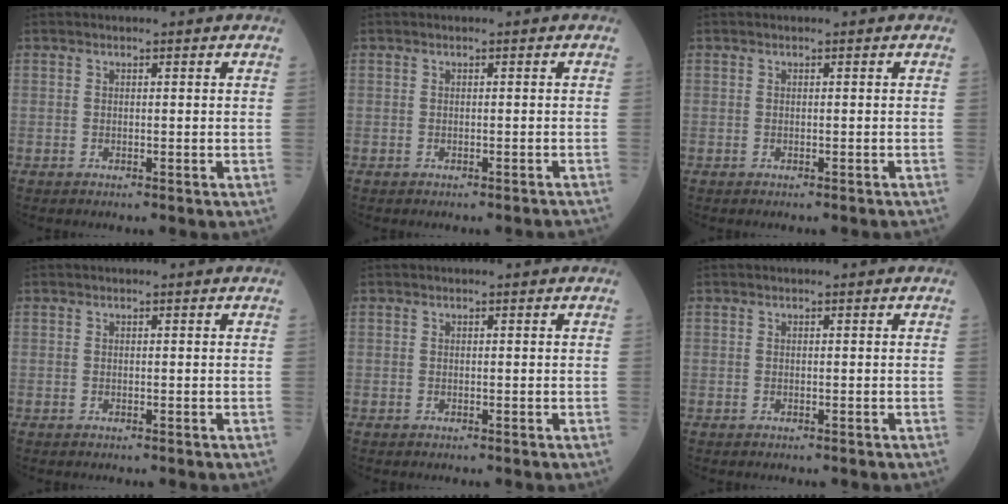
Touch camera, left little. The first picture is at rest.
{"total": 2.7, "force": [-2.6, 0.1, 0.6], "torque": [-0.007, -0.008, -0.027]}
{"total": 1.5, "force": [-1.4, 0.0, 0.4], "torque": [-0.005, 0.000, -0.016]}
{"total": 0.0}
{"total": 0.0}
{"total": 0.0}